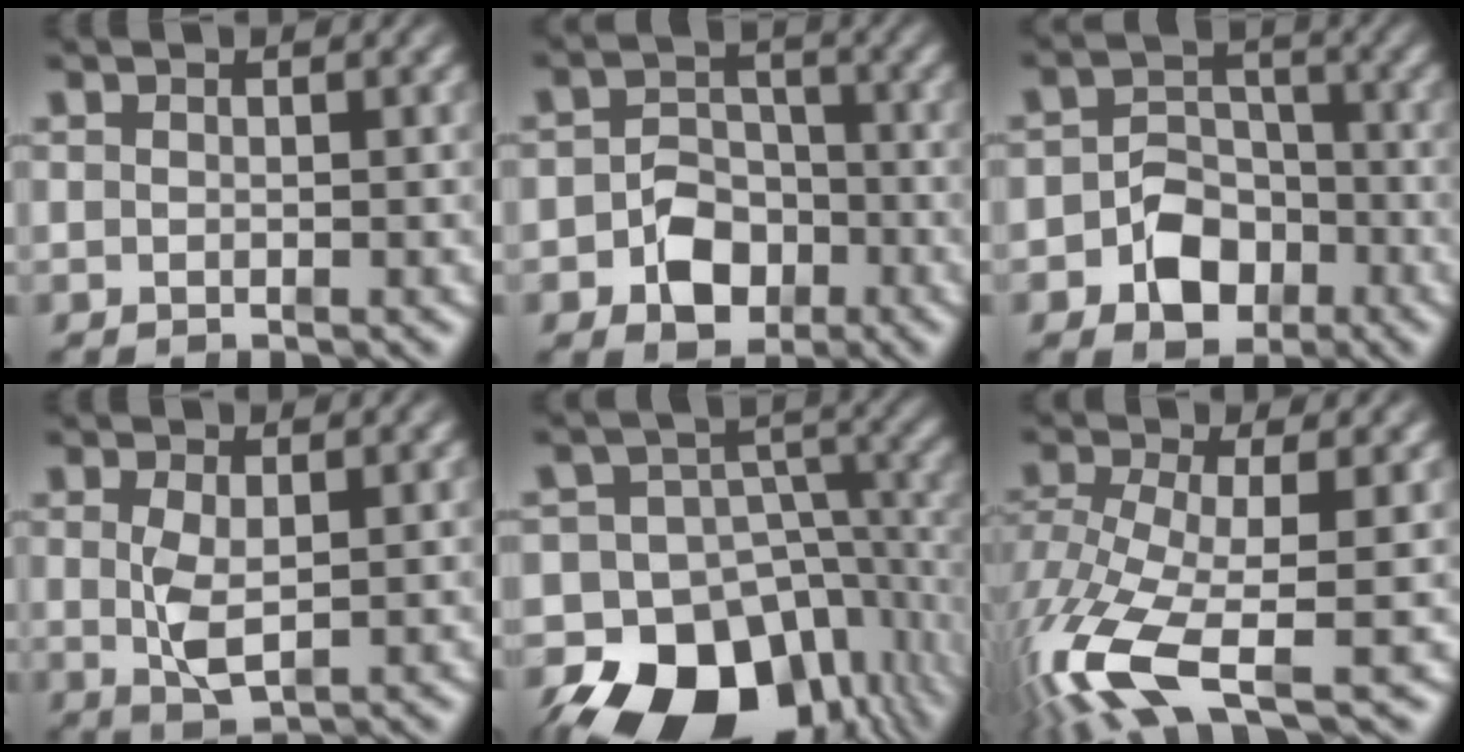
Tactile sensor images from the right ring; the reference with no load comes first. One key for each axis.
{"total": 5.1, "fx": -2.2, "fy": 4.0, "fz": 2.3, "tx": -0.026, "ty": -0.017, "tz": -0.034}
{"total": 5.6, "fx": -2.3, "fy": 4.5, "fz": 2.5, "tx": -0.033, "ty": -0.016, "tz": -0.037}
{"total": 3.2, "fx": -0.2, "fy": 1.3, "fz": 2.9, "tx": -0.059, "ty": -0.020, "tz": 0.010}
{"total": 19.6, "fx": -9.0, "fy": 14.3, "fz": 10.1, "tx": -0.177, "ty": -0.079, "tz": -0.126}
{"total": 7.8, "fx": -3.8, "fy": 3.4, "fz": 6.0, "tx": -0.148, "ty": -0.056, "tz": -0.036}